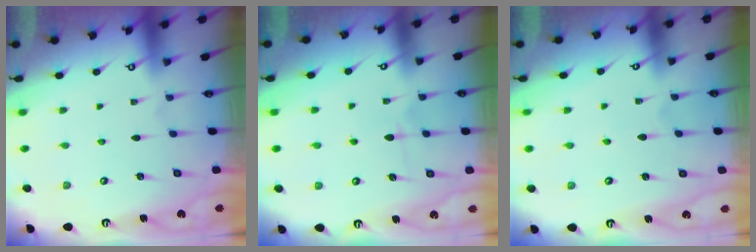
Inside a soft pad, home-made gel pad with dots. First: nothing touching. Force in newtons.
{"total": 5.8, "press": 5.8, "slide": 0.5}
{"total": 2.3, "press": 2.2, "slide": 0.2}